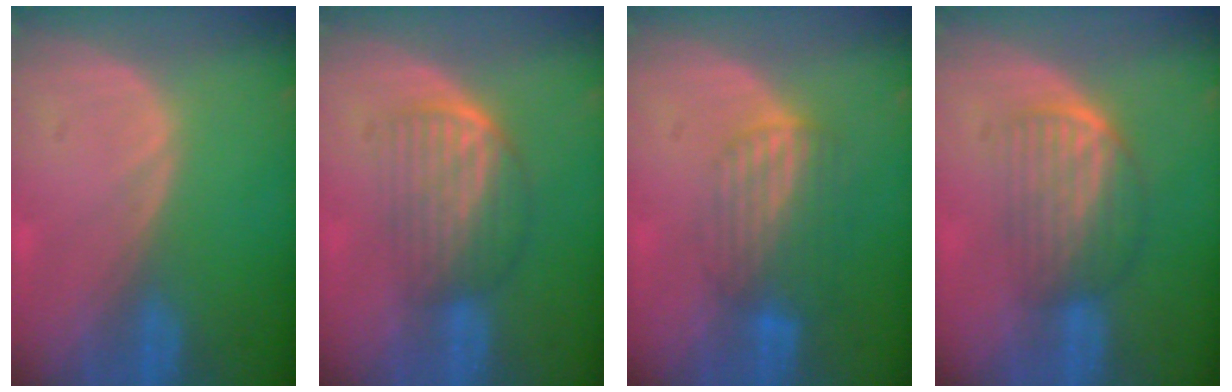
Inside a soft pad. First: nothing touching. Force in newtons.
{"total": 7.2, "press": 6.1, "slide": 4.0}
{"total": 7.0, "press": 5.9, "slide": 3.8}
{"total": 7.0, "press": 5.9, "slide": 3.7}